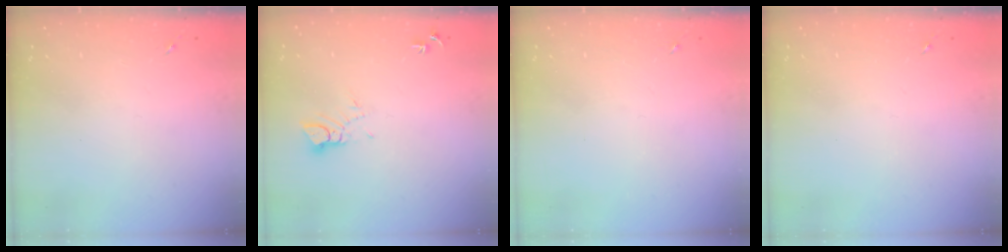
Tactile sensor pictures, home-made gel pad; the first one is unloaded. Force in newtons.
{"total": 3.6, "press": 3.6, "slide": 0.3}
{"total": 0.0}
{"total": 0.0}